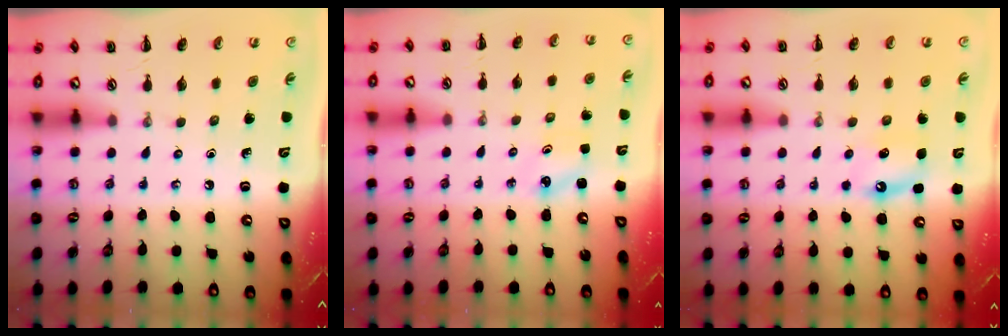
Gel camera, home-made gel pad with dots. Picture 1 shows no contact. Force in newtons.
{"total": 2.0, "press": 2.0, "slide": 0.6}
{"total": 4.9, "press": 4.6, "slide": 1.6}